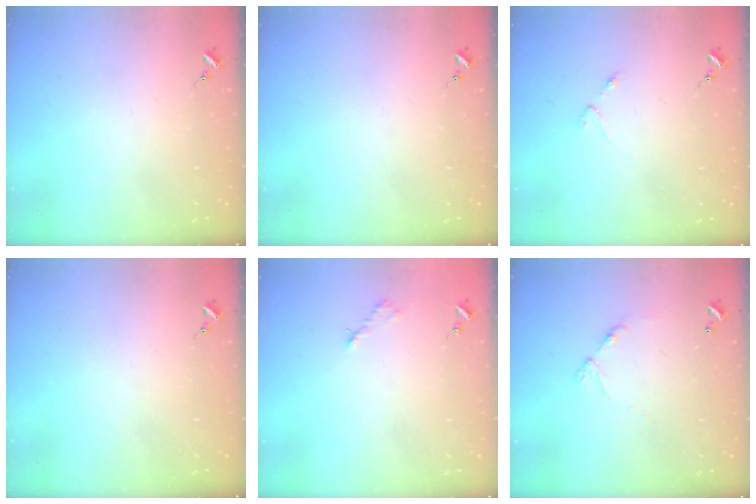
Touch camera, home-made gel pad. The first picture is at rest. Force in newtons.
{"total": 0.0}
{"total": 2.5, "press": 2.4, "slide": 0.4}
{"total": 0.0}
{"total": 2.6, "press": 2.6, "slide": 0.4}
{"total": 6.8, "press": 6.8, "slide": 0.5}